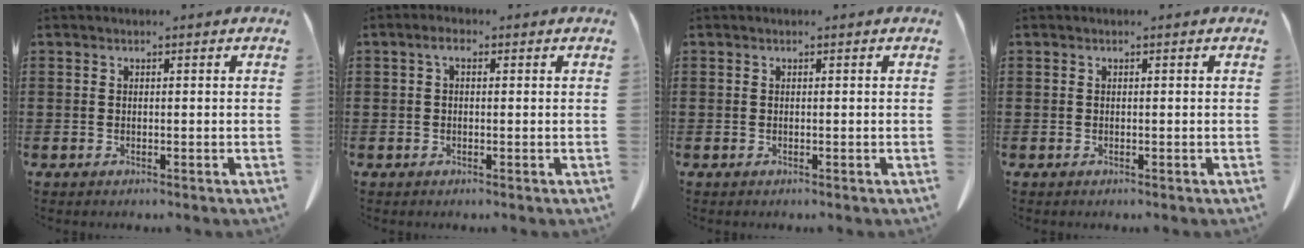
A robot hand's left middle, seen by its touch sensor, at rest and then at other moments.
{"total": 2.1, "force": [0.0, 1.1, 1.8], "torque": [-0.038, 0.008, -0.001]}
{"total": 0.0}
{"total": 0.0}